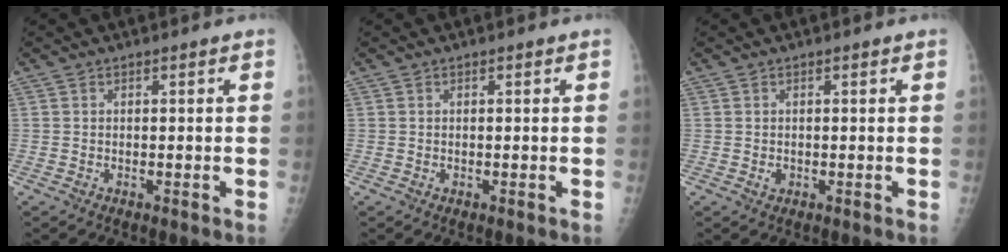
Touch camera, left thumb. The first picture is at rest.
{"total": 0.0}
{"total": 1.0, "force": [0.0, 0.8, 0.5], "torque": [-0.005, 0.000, 0.002]}